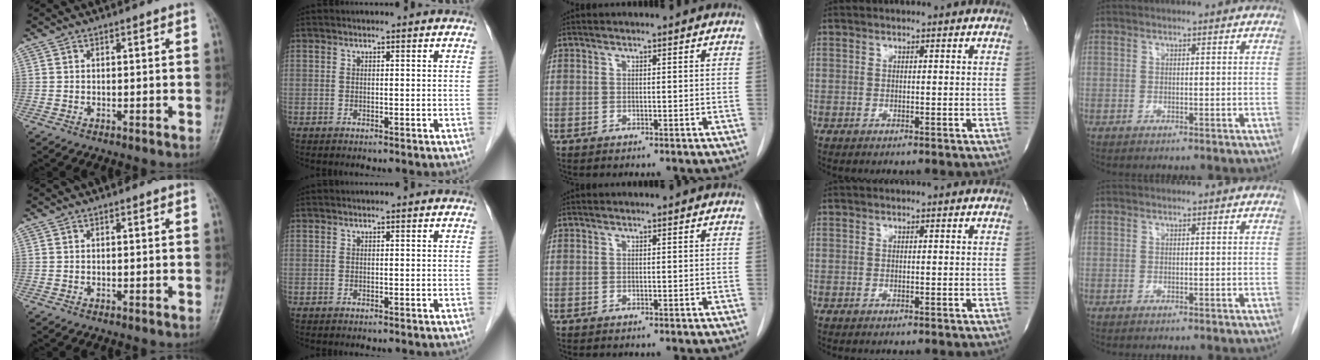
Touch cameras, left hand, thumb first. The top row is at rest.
{}